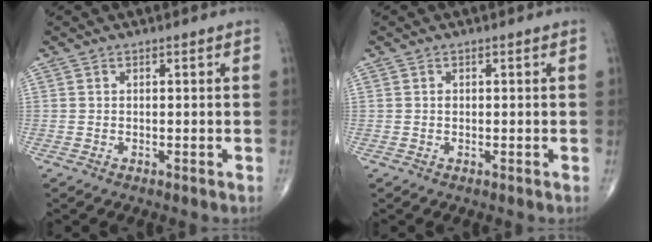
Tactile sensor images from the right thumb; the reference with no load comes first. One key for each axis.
{"total": 0.5, "fx": 0.1, "fy": 0.4, "fz": 0.3, "tx": -0.006, "ty": 0.000, "tz": 0.002}